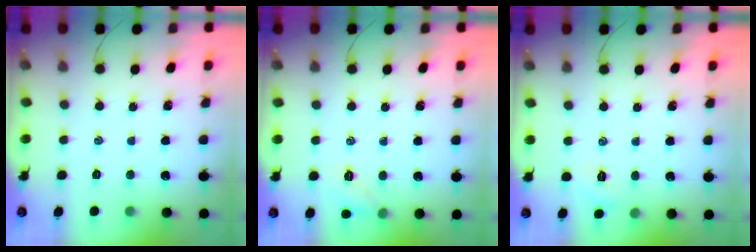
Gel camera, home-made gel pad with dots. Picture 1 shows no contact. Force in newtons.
{"total": 6.8, "press": 6.5, "slide": 2.0}
{"total": 2.6, "press": 2.4, "slide": 0.8}